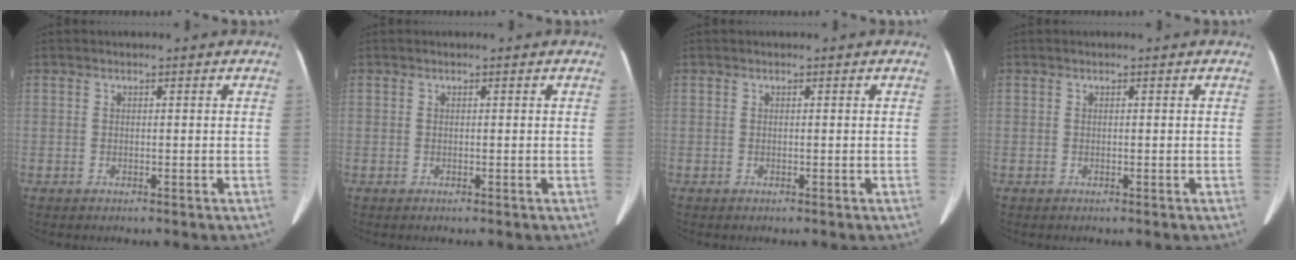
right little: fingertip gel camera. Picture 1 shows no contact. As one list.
[{"total": 0.0}, {"total": 0.0}, {"total": 0.0}]